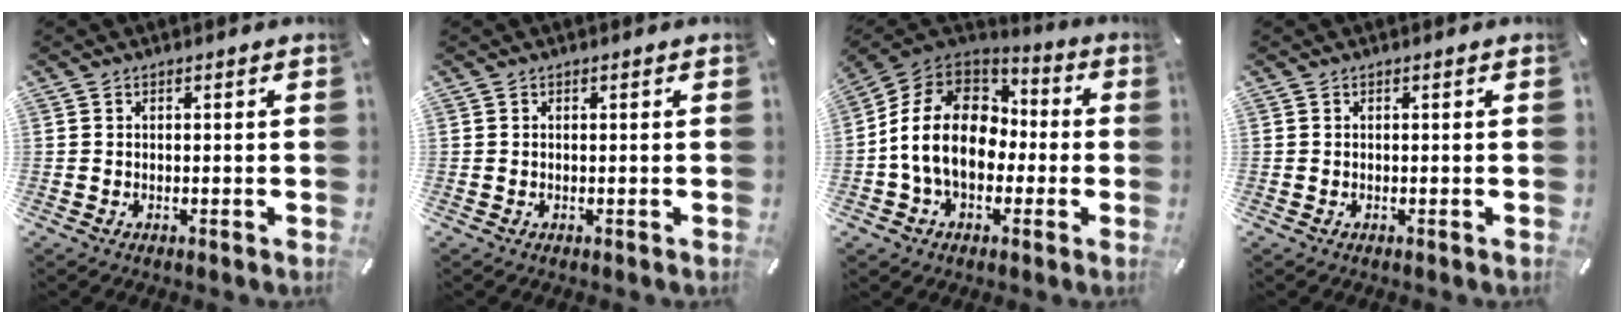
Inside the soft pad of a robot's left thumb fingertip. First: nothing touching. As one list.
[{"total": 0.0}, {"total": 16.4, "force": [-2.0, 12.8, 10.1], "torque": [-0.216, 0.029, -0.034]}, {"total": 0.0}]